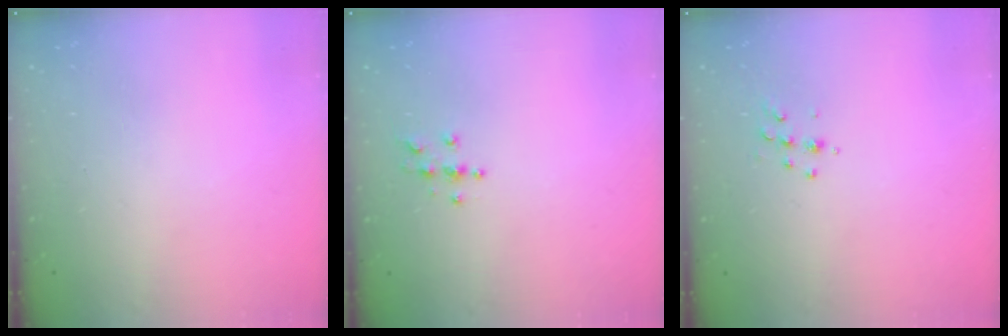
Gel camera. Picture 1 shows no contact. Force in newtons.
{"total": 3.8, "press": 3.8, "slide": 0.4}
{"total": 5.4, "press": 5.4, "slide": 0.6}